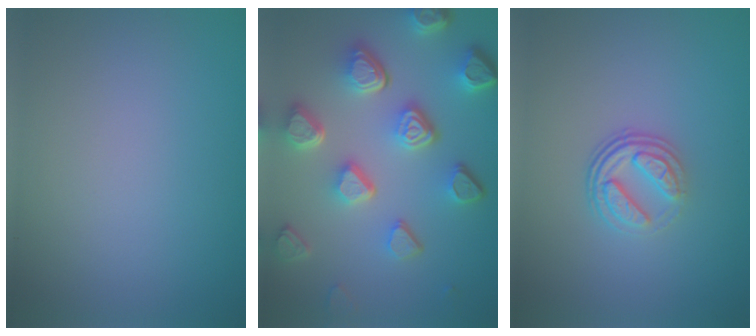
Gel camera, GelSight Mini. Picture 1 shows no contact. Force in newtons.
{"total": 7.7, "press": 5.7, "slide": 5.3}
{"total": 3.7, "press": 2.6, "slide": 2.6}